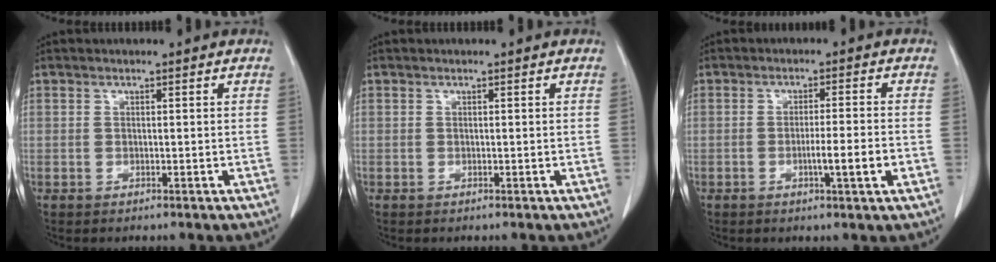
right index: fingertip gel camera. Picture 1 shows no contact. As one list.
[{"total": 0.0}, {"total": 5.3, "force": [-1.6, -0.2, 5.1], "torque": [-0.074, -0.003, -0.021]}]